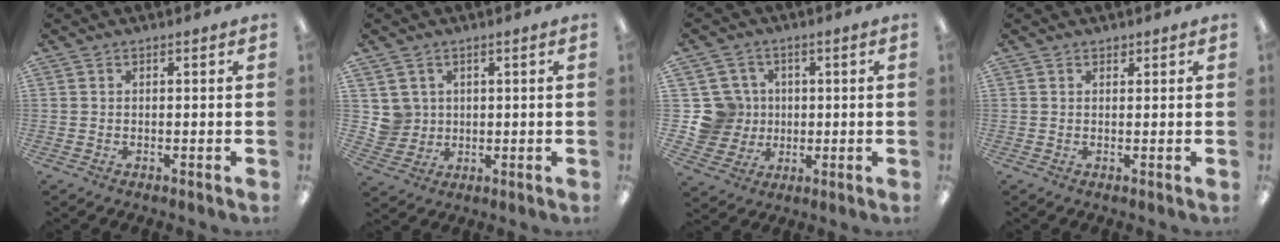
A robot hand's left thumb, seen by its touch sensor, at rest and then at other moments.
{"total": 4.8, "force": [2.2, 4.3, -0.2], "torque": [-0.010, -0.001, 0.042]}
{"total": 10.2, "force": [1.5, 9.9, 2.1], "torque": [-0.076, 0.003, 0.039]}
{"total": 0.9, "force": [0.8, 0.4, 0.1], "torque": [0.005, -0.003, 0.013]}